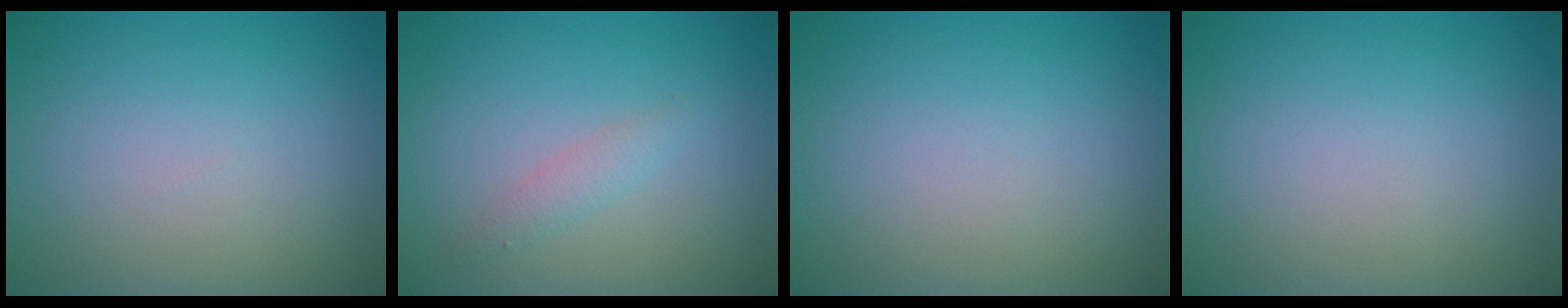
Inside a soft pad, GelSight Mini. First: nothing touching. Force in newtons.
{"total": 1.3, "press": 1.3, "slide": 0.0}
{"total": 0.0}
{"total": 0.0}